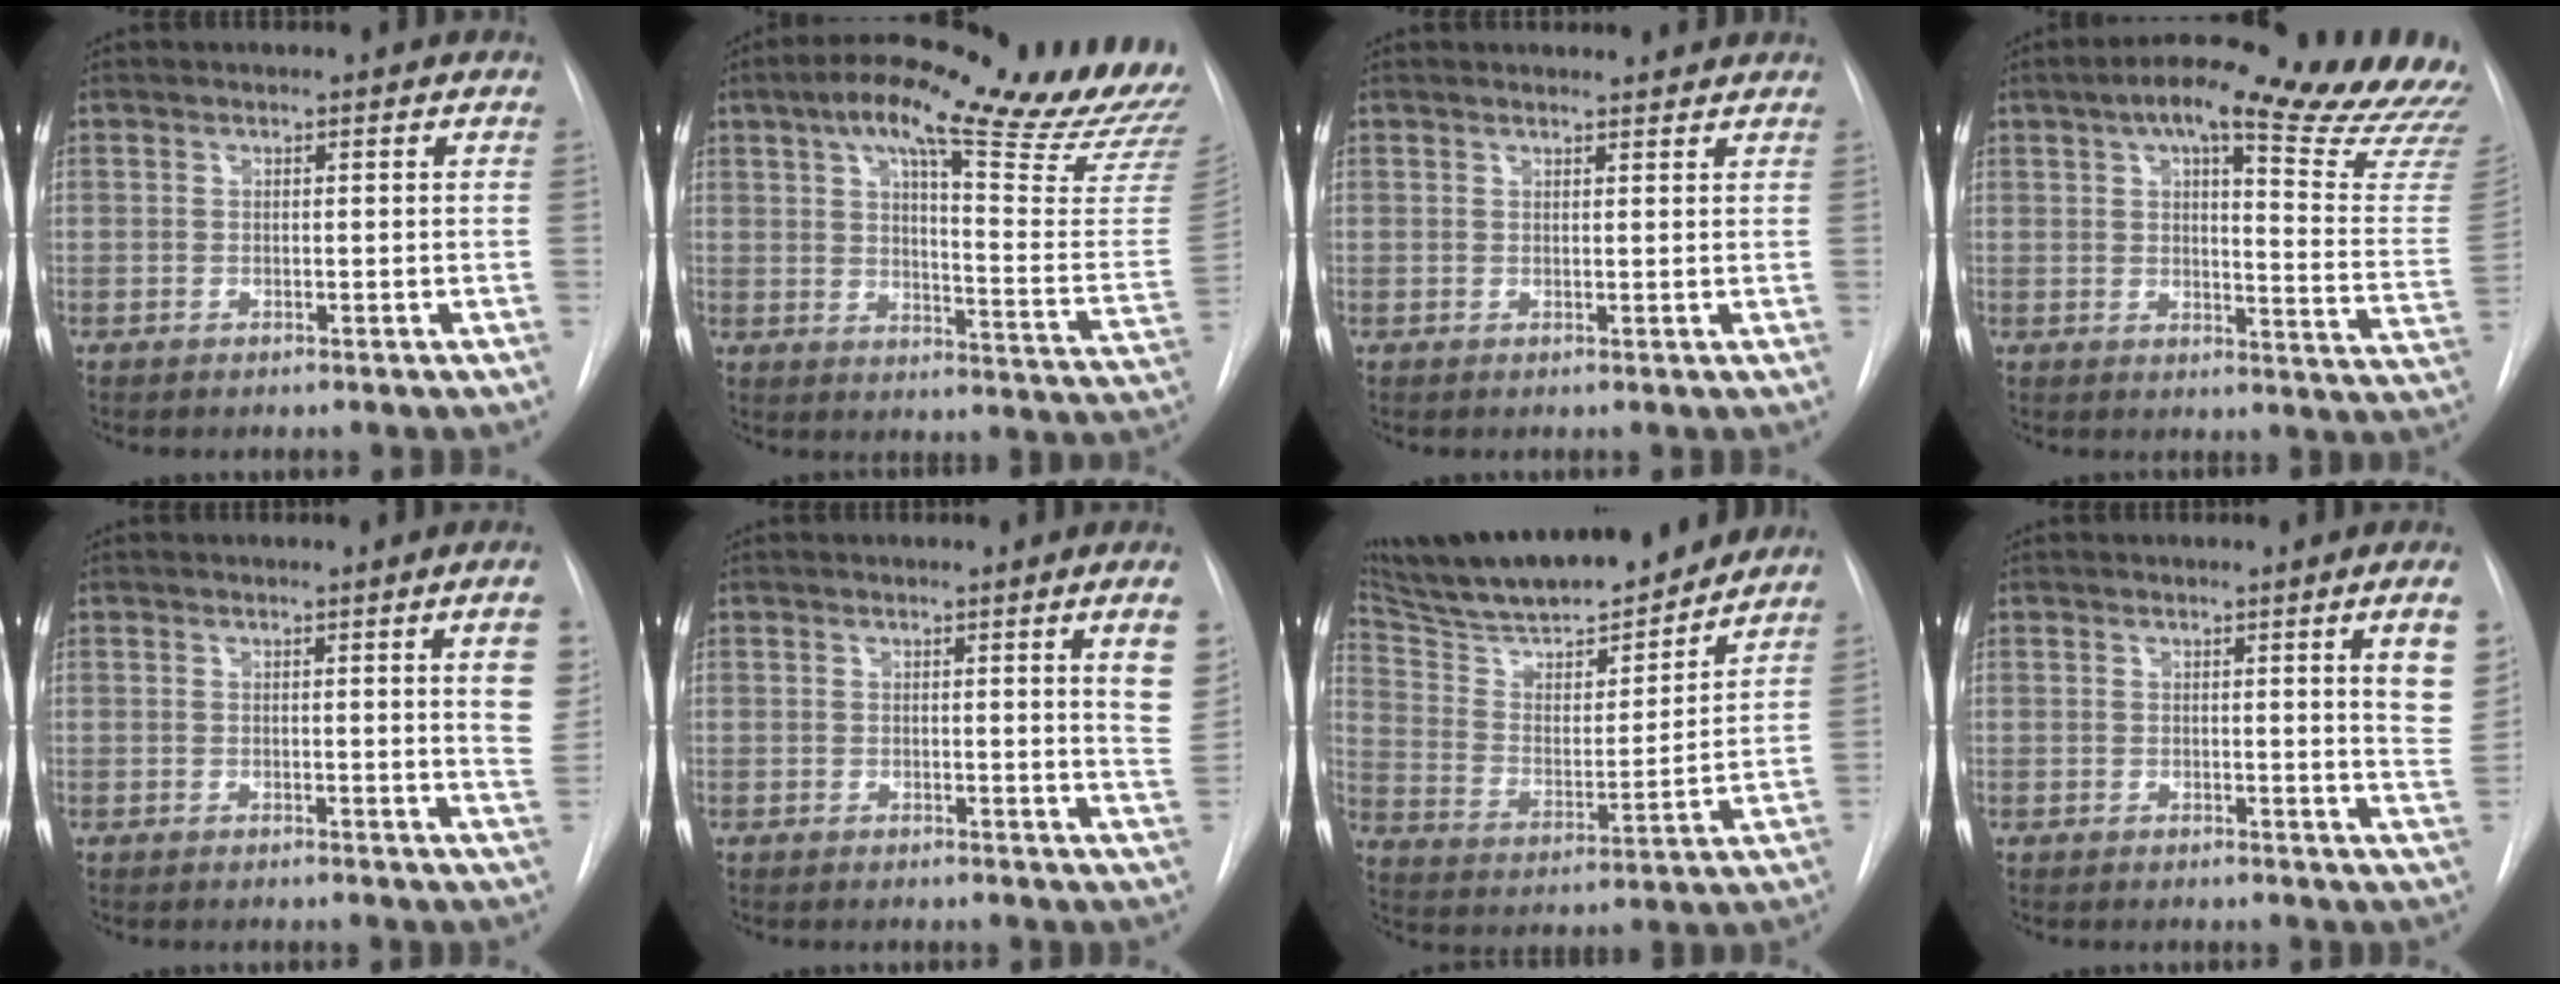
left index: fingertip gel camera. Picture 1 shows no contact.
{"total": 26.0, "force": [20.2, 3.9, 15.9], "torque": [-0.216, -0.037, 0.247]}
{"total": 4.3, "force": [4.2, 0.8, 0.6], "torque": [-0.009, 0.013, 0.045]}
{"total": 23.9, "force": [19.1, 4.7, 13.6], "torque": [-0.171, -0.038, 0.214]}
{"total": 6.2, "force": [1.7, 0.0, 6.0], "torque": [-0.057, -0.008, 0.015]}
{"total": 5.8, "force": [2.3, -0.3, 5.3], "torque": [-0.057, -0.017, 0.017]}
{"total": 23.2, "force": [20.5, 3.8, 10.1], "torque": [-0.174, 0.002, 0.319]}
{"total": 6.4, "force": [2.5, -0.2, 5.9], "torque": [-0.063, -0.017, 0.021]}